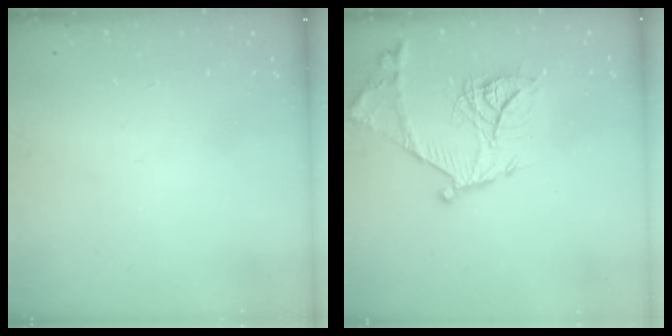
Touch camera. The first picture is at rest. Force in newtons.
{"total": 18.1, "press": 18.0, "slide": 1.7}